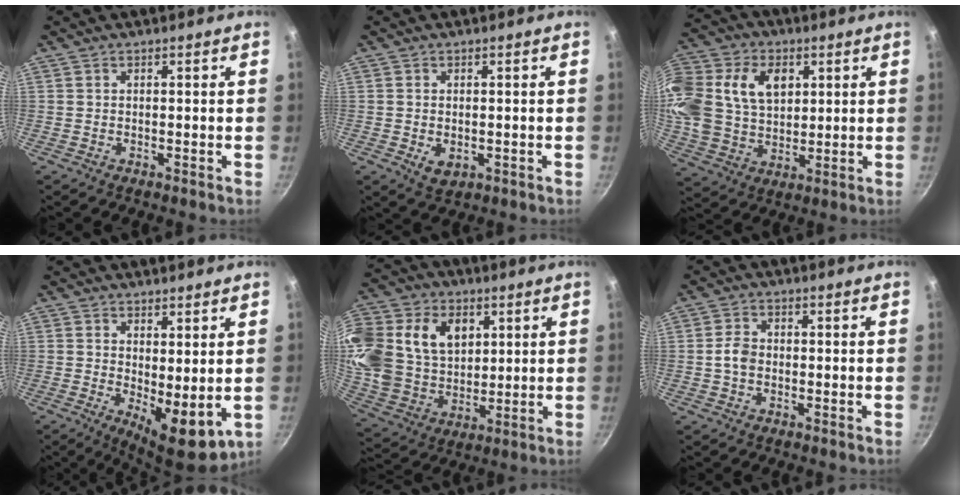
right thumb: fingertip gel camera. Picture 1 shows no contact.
{"total": 3.6, "force": [-0.5, 2.4, 2.5], "torque": [-0.041, -0.010, -0.004]}
{"total": 25.6, "force": [7.9, 18.7, 15.7], "torque": [-0.365, 0.038, 0.145]}
{"total": 8.7, "force": [0.3, 3.6, 7.9], "torque": [-0.100, -0.023, 0.014]}
{"total": 27.6, "force": [8.9, 20.5, 16.2], "torque": [-0.356, 0.024, 0.167]}
{"total": 3.4, "force": [-0.5, 2.5, 2.3], "torque": [-0.040, 0.014, -0.015]}